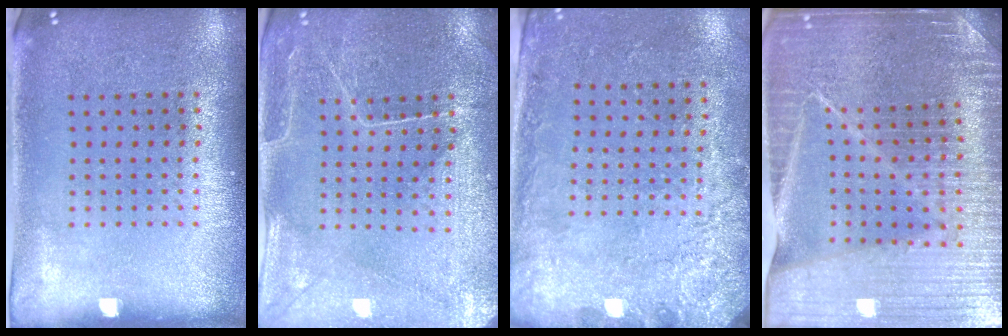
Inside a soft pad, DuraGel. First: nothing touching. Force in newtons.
{"total": 0.7, "press": 0.5, "slide": 0.4}
{"total": 2.6, "press": 2.1, "slide": 1.5}
{"total": 4.6, "press": 4.3, "slide": 1.6}